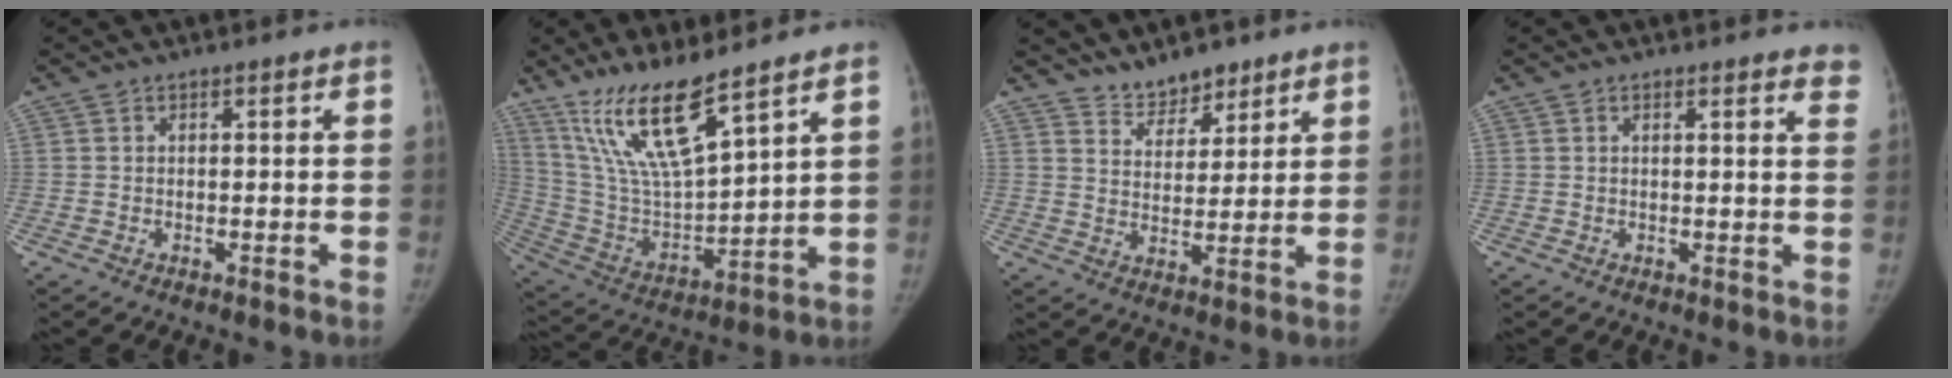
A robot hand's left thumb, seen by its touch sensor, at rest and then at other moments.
{"total": 16.3, "force": [11.4, 3.1, 11.3], "torque": [-0.203, -0.065, 0.236]}
{"total": 6.3, "force": [5.5, 2.7, 1.7], "torque": [-0.003, -0.041, 0.101]}
{"total": 5.3, "force": [4.6, 1.0, 2.5], "torque": [-0.007, -0.014, 0.033]}